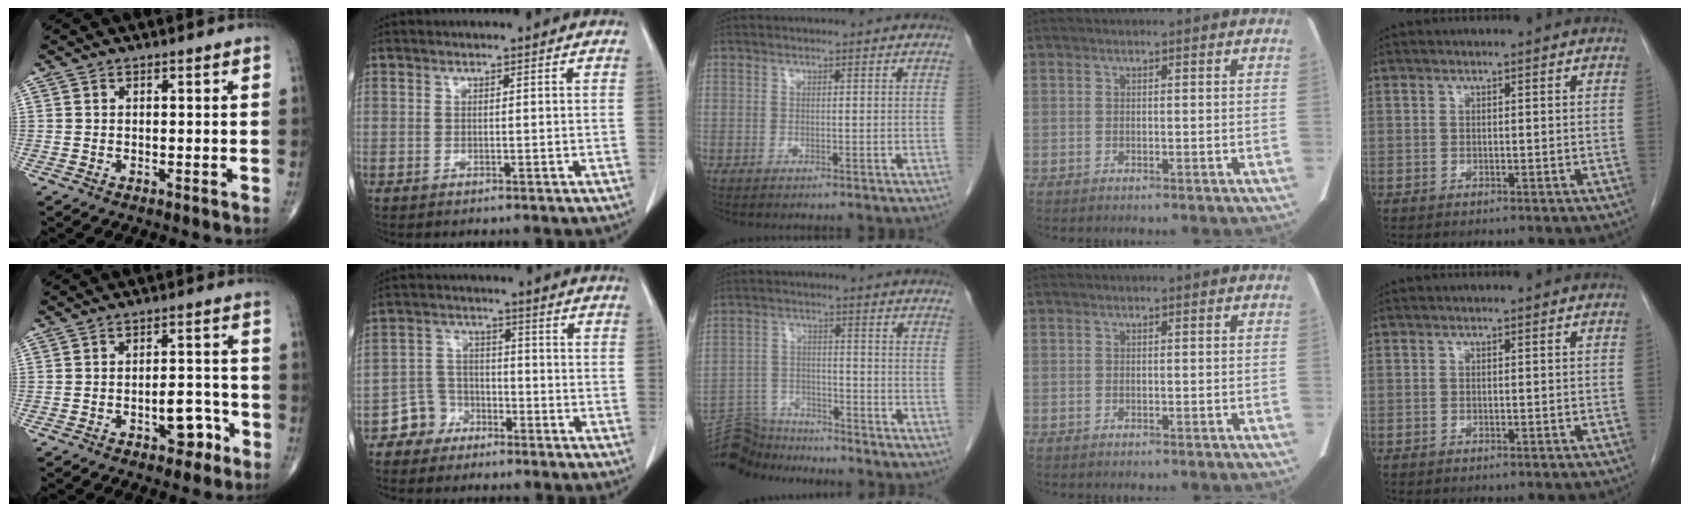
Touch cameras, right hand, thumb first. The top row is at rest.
{"thumb": {"total": 6.0, "force": [-2.9, 3.2, 4.1], "torque": [-0.036, 0.030, -0.040]}, "index": {"total": 5.1, "force": [-3.4, 3.8, 0.2], "torque": [0.003, 0.016, -0.062]}, "middle": {"total": 9.5, "force": [-9.3, 1.4, -0.7], "torque": [0.007, 0.031, -0.171]}}